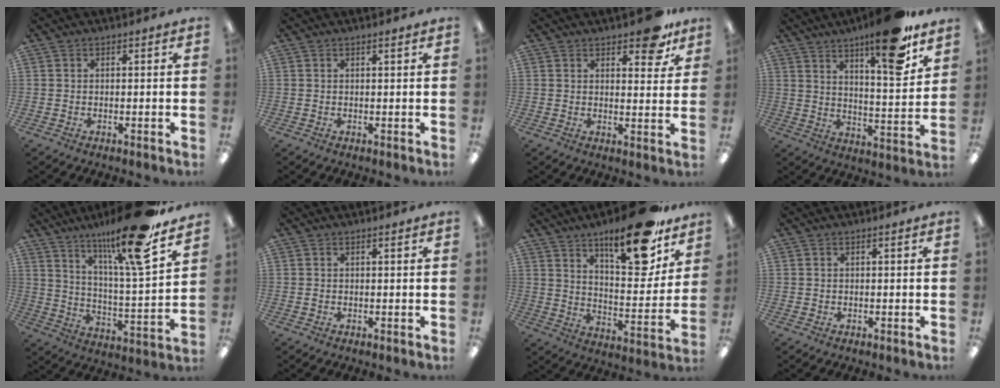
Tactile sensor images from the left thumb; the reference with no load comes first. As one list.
[{"total": 0.7, "force": [0.4, 0.0, 0.5], "torque": [-0.009, 0.000, 0.007]}, {"total": 8.6, "force": [6.1, 3.5, 4.9], "torque": [-0.047, -0.032, 0.098]}, {"total": 17.0, "force": [12.1, 3.7, 11.3], "torque": [-0.160, -0.079, 0.189]}, {"total": 20.5, "force": [15.2, 2.3, 13.5], "torque": [-0.238, -0.091, 0.240]}, {"total": 0.5, "force": [0.1, 0.1, 0.5], "torque": [-0.010, 0.001, 0.002]}, {"total": 20.5, "force": [14.6, 6.2, 13.0], "torque": [-0.186, -0.096, 0.234]}, {"total": 0.0}]